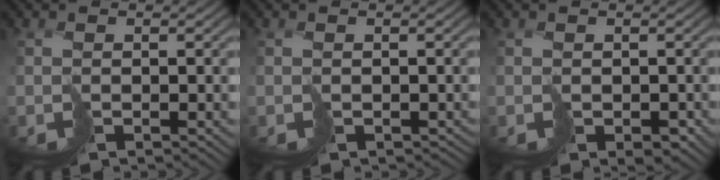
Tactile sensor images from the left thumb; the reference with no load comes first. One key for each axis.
{"total": 0.8, "fx": -0.4, "fy": 0.6, "fz": 0.2, "tx": 0.002, "ty": -0.005, "tz": -0.006}
{"total": 1.9, "fx": -0.5, "fy": 1.5, "fz": 1.1, "tx": -0.013, "ty": -0.005, "tz": -0.002}